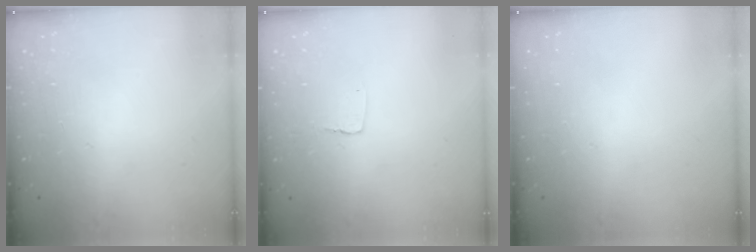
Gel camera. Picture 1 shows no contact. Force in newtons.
{"total": 2.7, "press": 2.7, "slide": 0.2}
{"total": 0.0}